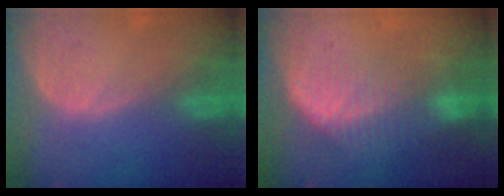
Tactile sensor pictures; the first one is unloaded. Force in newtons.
{"total": 6.5, "press": 6.0, "slide": 2.4}